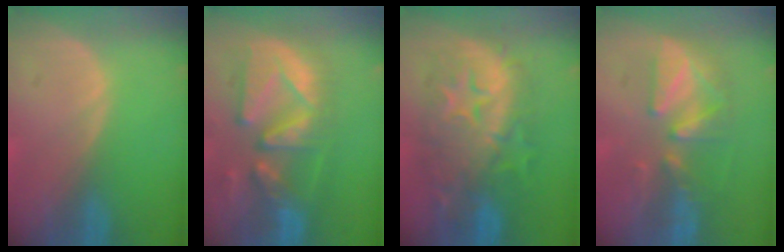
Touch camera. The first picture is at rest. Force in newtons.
{"total": 12.0, "press": 11.0, "slide": 4.8}
{"total": 12.0, "press": 11.9, "slide": 1.2}
{"total": 7.6, "press": 7.3, "slide": 2.1}